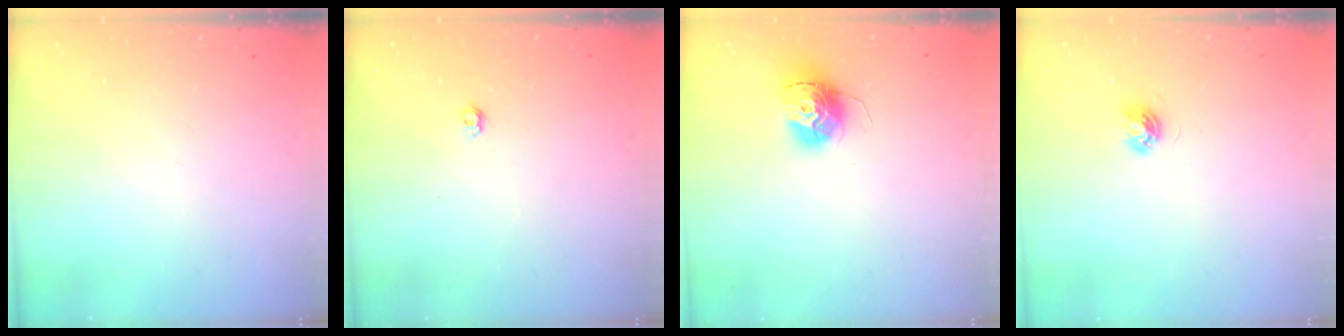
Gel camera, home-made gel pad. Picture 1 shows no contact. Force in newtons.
{"total": 3.9, "press": 3.8, "slide": 0.5}
{"total": 13.6, "press": 13.5, "slide": 1.3}
{"total": 5.2, "press": 5.1, "slide": 0.6}